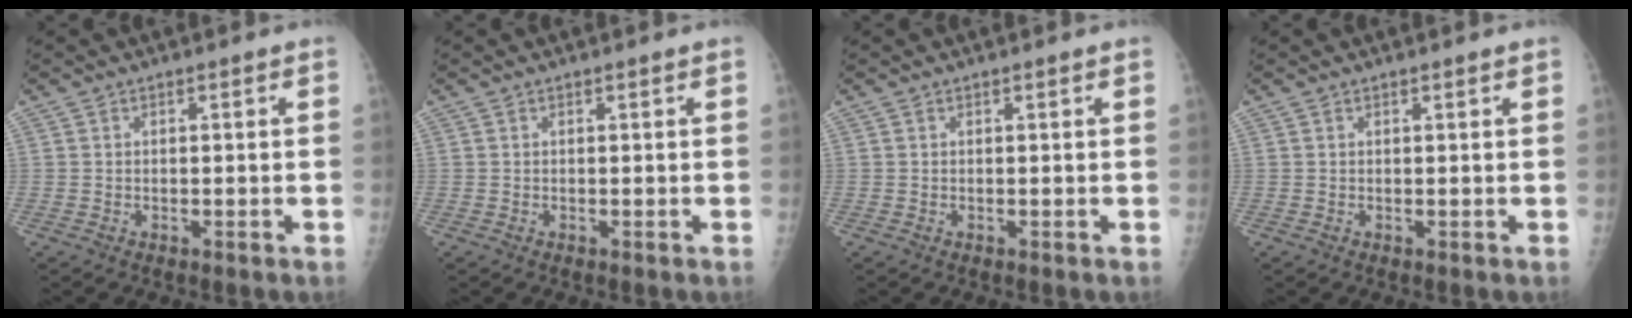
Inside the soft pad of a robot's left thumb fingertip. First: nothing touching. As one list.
[{"total": 0.0}, {"total": 0.0}, {"total": 0.5, "force": [0.4, 0.0, 0.3], "torque": [-0.008, 0.000, 0.007]}]